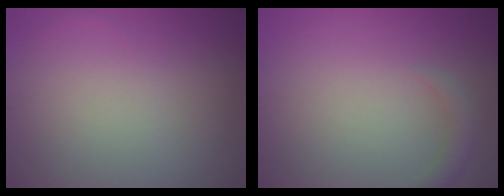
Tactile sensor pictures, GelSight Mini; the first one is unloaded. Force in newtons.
{"total": 1.5, "press": 1.4, "slide": 0.2}